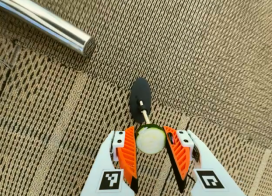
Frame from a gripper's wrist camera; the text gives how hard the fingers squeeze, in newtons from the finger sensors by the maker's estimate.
{"total": 9.7, "left": 9.2, "right": 10.1}